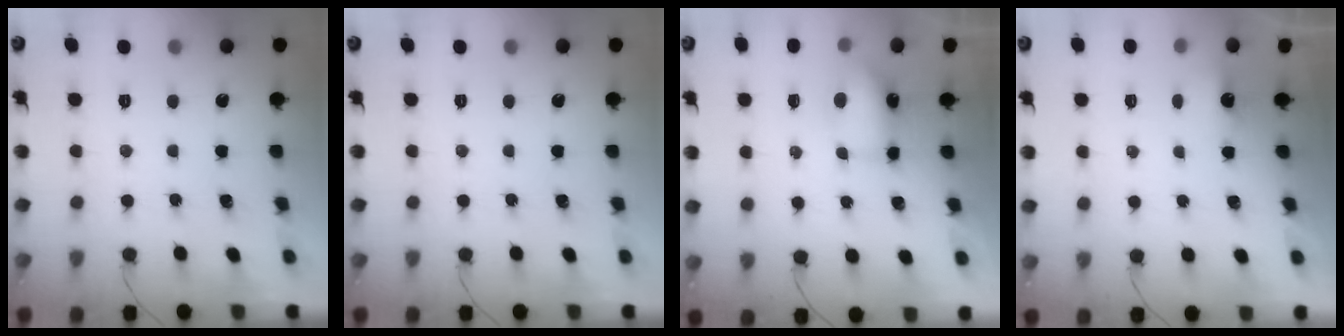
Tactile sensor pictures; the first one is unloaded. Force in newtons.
{"total": 0.0}
{"total": 5.8, "press": 5.8, "slide": 0.7}
{"total": 1.8, "press": 1.6, "slide": 0.8}